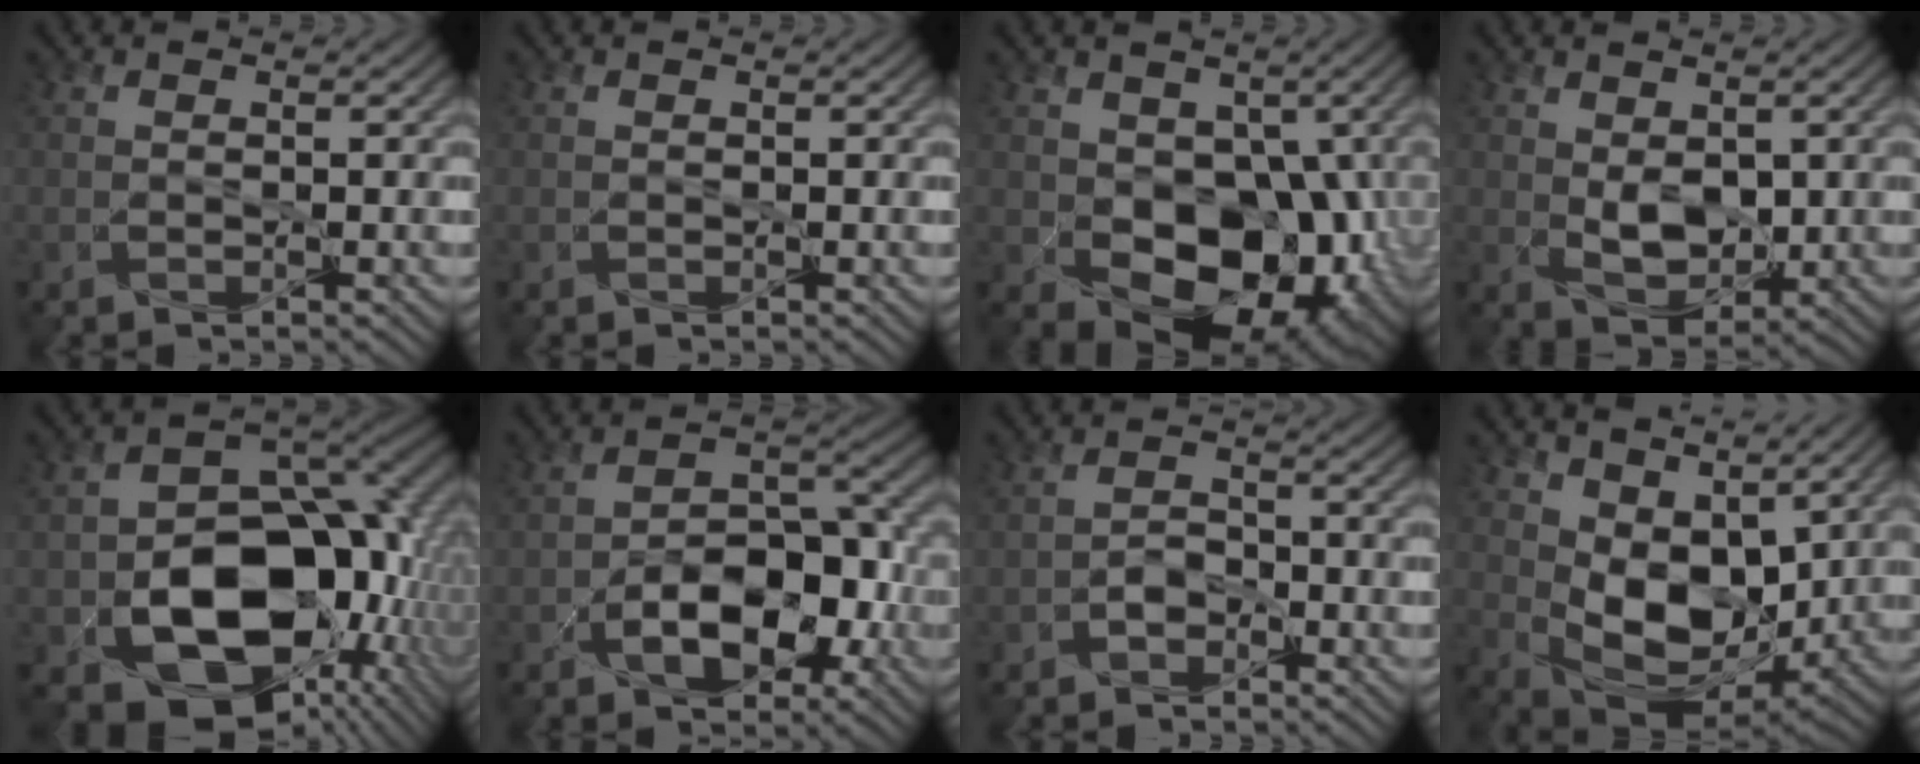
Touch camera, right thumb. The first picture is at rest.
{"total": 0.0}
{"total": 13.8, "force": [-1.3, 9.5, 9.9], "torque": [-0.138, -0.030, -0.004]}
{"total": 5.4, "force": [0.6, 3.1, 4.4], "torque": [-0.099, -0.010, 0.013]}
{"total": 19.1, "force": [-5.8, 13.4, 12.3], "torque": [-0.186, -0.059, -0.049]}
{"total": 8.0, "force": [-3.3, 3.9, 6.1], "torque": [-0.083, -0.007, -0.051]}
{"total": 1.7, "force": [-1.5, 0.1, 0.6], "torque": [-0.007, 0.009, -0.027]}
{"total": 10.0, "force": [2.3, 6.2, 7.5], "torque": [-0.154, -0.018, 0.052]}